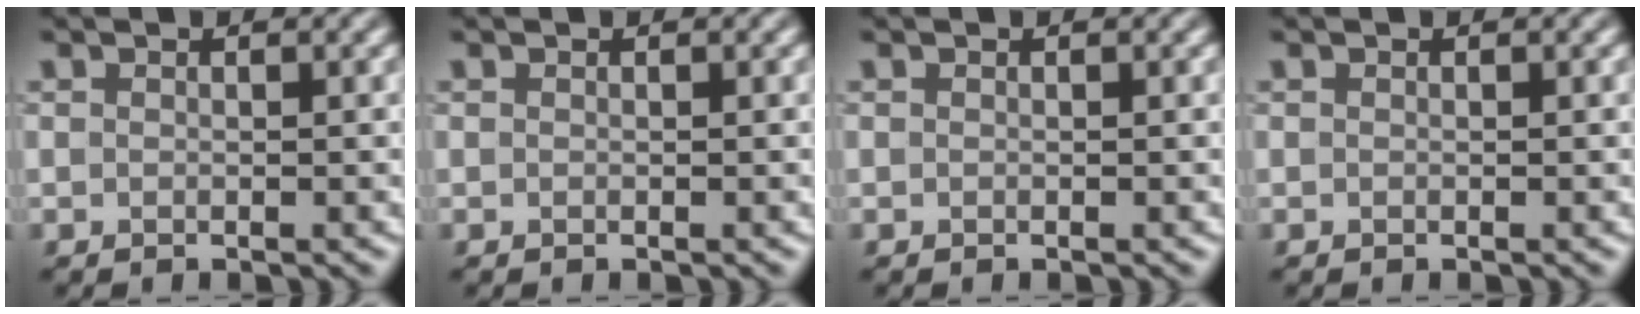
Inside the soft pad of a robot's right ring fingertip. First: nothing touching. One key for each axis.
{"total": 0.0}
{"total": 0.0}
{"total": 0.0}